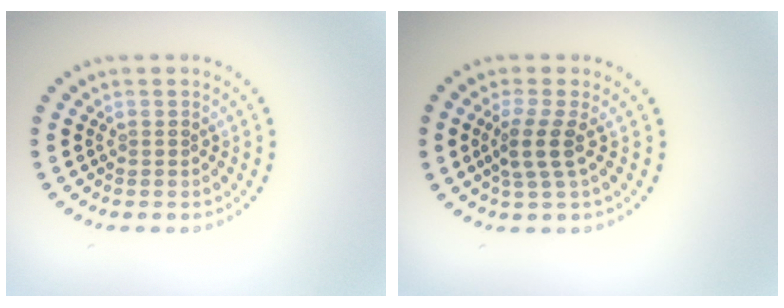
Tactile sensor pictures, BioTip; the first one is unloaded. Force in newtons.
{"total": 2.5, "press": 2.0, "slide": 1.6}